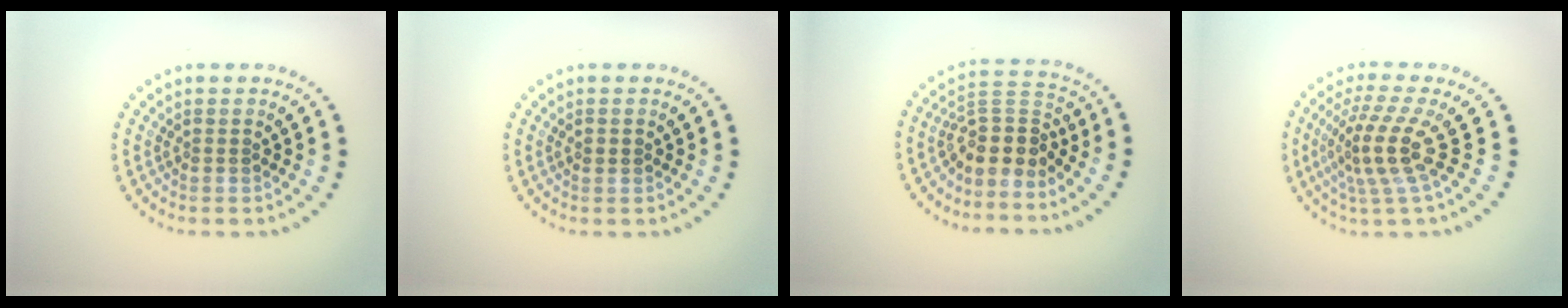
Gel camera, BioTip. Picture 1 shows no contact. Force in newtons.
{"total": 1.0, "press": 1.0, "slide": 0.0}
{"total": 3.9, "press": 3.0, "slide": 2.6}
{"total": 4.4, "press": 3.1, "slide": 3.1}